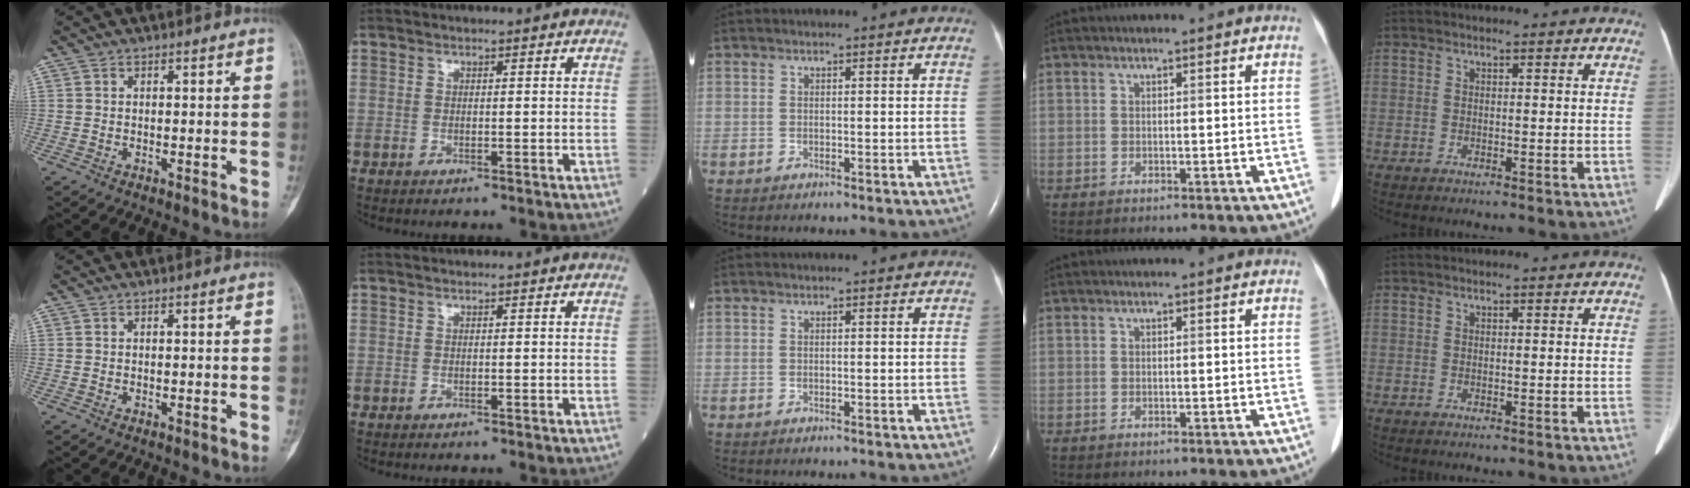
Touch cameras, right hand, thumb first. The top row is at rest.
{}